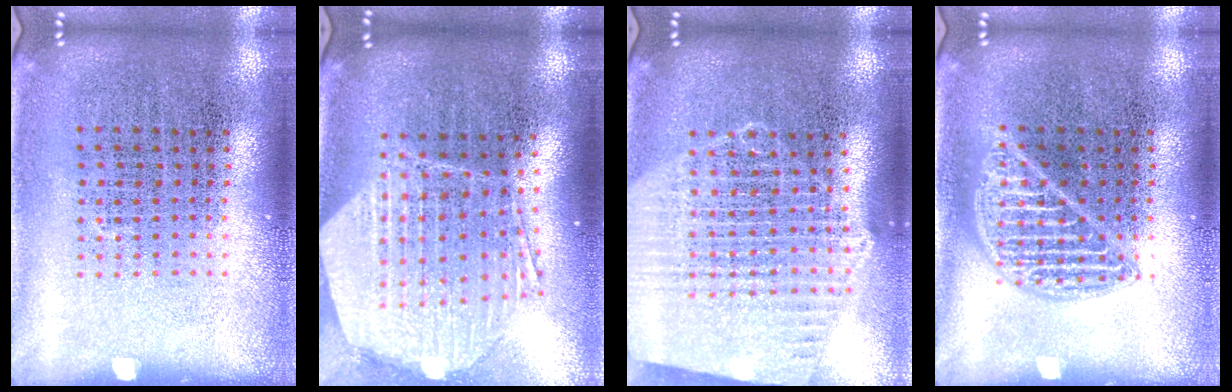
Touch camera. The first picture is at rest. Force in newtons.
{"total": 2.3, "press": 1.9, "slide": 1.3}
{"total": 1.9, "press": 1.8, "slide": 0.7}
{"total": 2.3, "press": 2.3, "slide": 0.3}